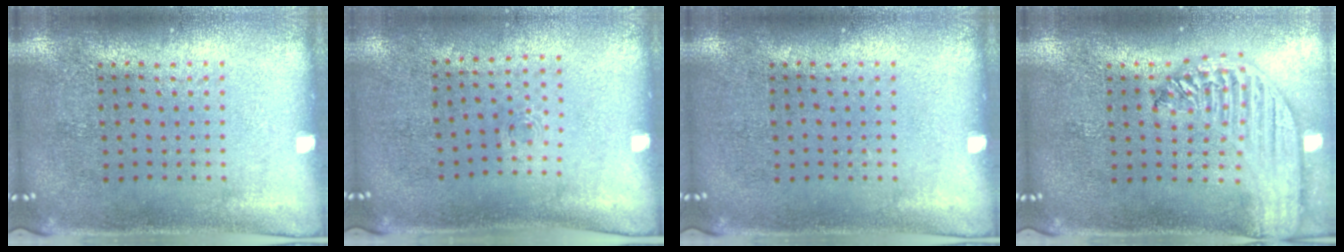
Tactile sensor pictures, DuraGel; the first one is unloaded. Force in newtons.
{"total": 0.5, "press": 0.2, "slide": 0.5}
{"total": 0.0}
{"total": 2.6, "press": 2.2, "slide": 1.4}